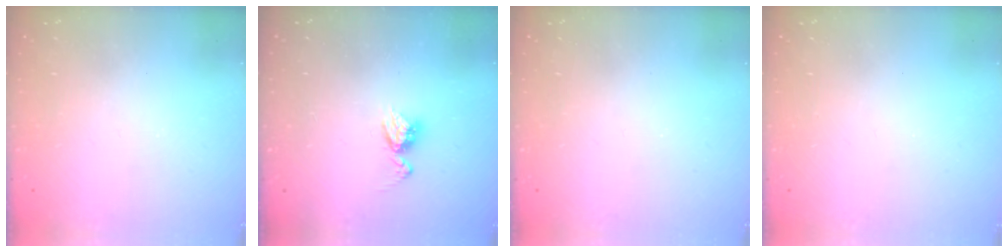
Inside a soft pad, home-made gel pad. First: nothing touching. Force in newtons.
{"total": 6.2, "press": 6.2, "slide": 0.5}
{"total": 0.0}
{"total": 0.0}